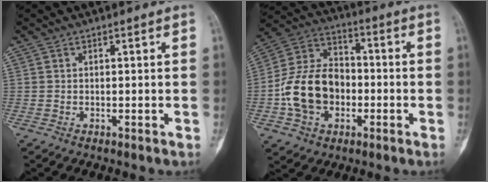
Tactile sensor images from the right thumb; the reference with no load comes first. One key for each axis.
{"total": 15.5, "fx": -3.1, "fy": 11.4, "fz": 10.0, "tx": -0.163, "ty": 0.037, "tz": -0.058}